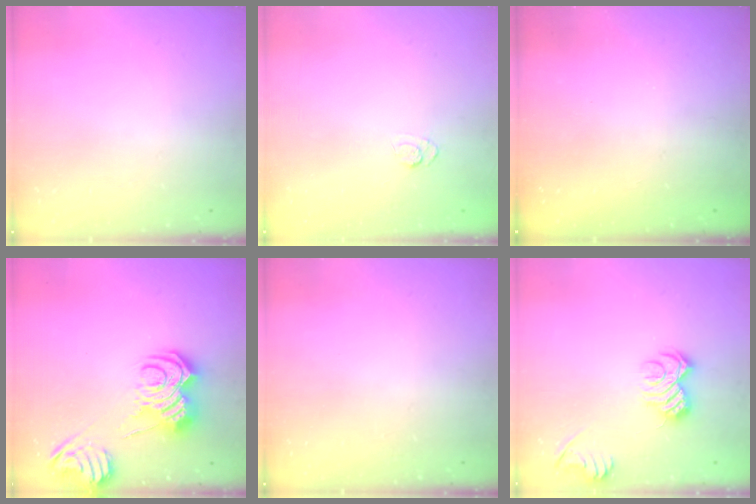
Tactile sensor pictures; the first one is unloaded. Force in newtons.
{"total": 3.9, "press": 3.7, "slide": 1.3}
{"total": 2.3, "press": 2.2, "slide": 0.8}
{"total": 12.1, "press": 12.0, "slide": 1.2}
{"total": 0.0}
{"total": 9.9, "press": 9.9, "slide": 0.5}